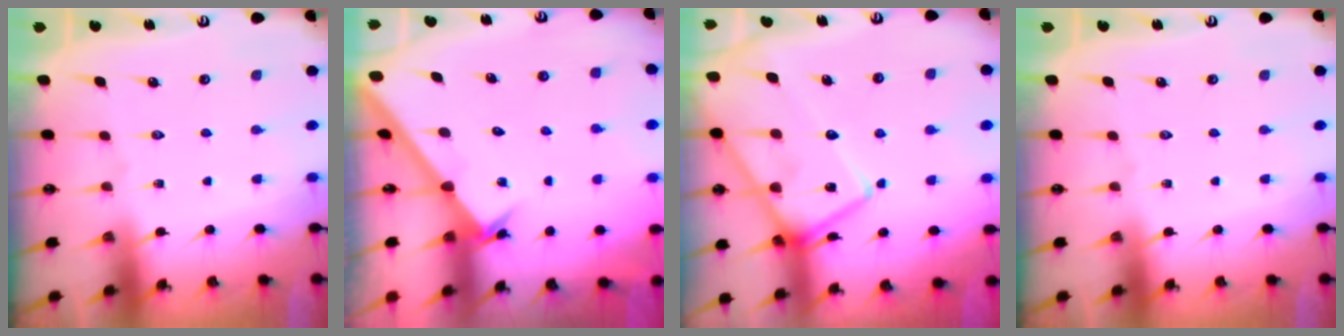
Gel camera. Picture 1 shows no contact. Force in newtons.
{"total": 2.1, "press": 2.1, "slide": 0.2}
{"total": 18.4, "press": 18.3, "slide": 1.3}
{"total": 0.0}